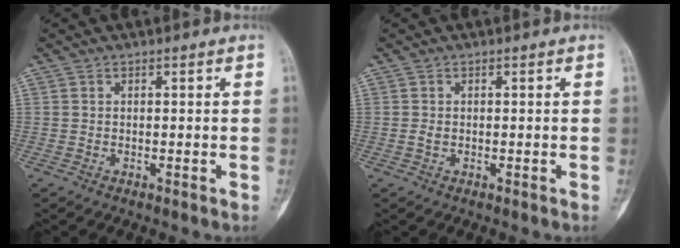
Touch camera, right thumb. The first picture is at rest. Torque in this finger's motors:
{"motor_torque": [0.81, -0.01, 0.39, -0.18, 0.05]}